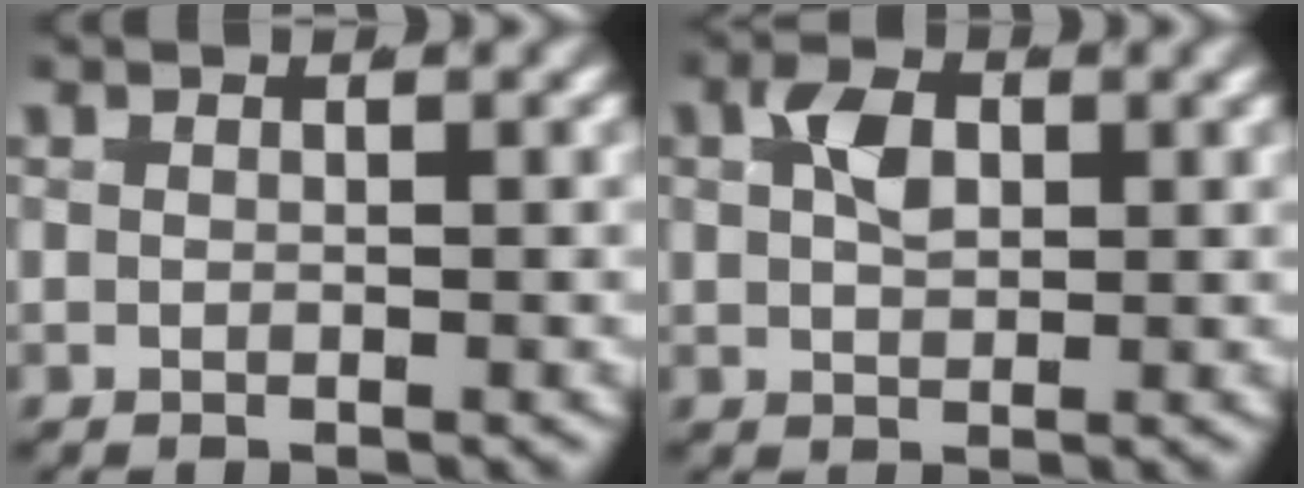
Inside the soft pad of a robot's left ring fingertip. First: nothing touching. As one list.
[{"total": 2.3, "force": [0.2, 1.3, 1.9], "torque": [-0.040, -0.007, 0.006]}]